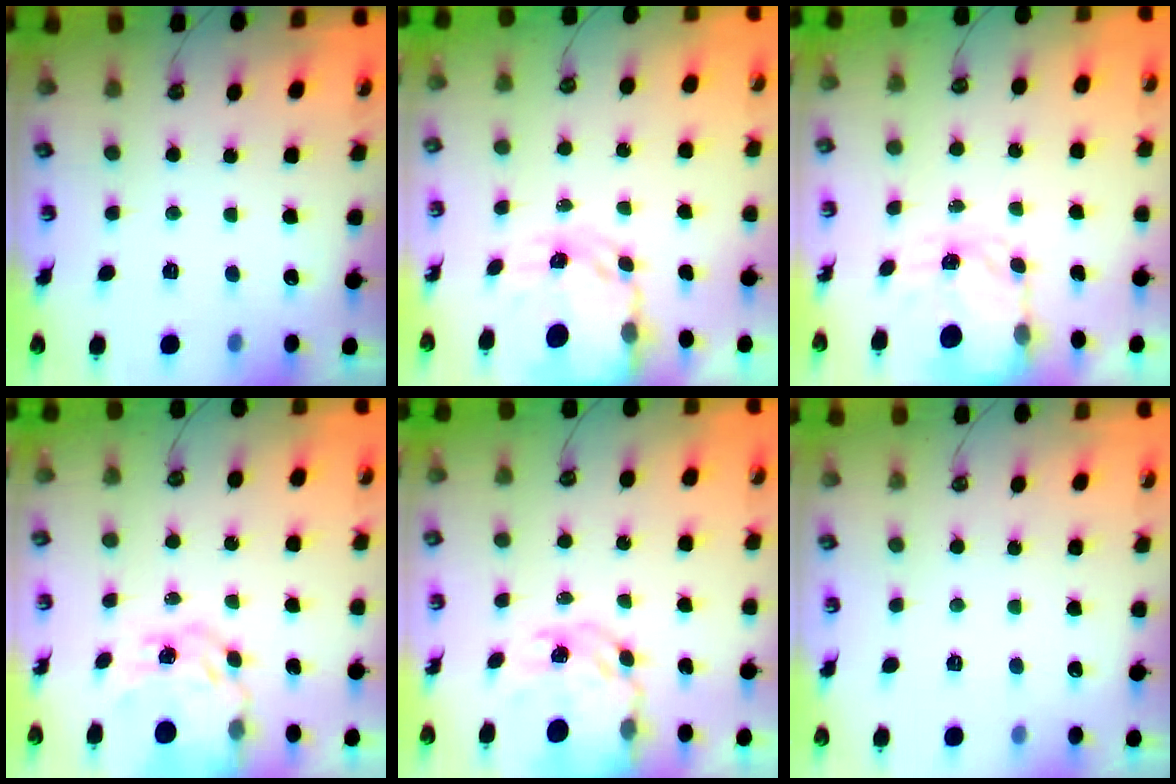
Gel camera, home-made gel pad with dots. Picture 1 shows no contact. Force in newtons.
{"total": 4.2, "press": 4.2, "slide": 0.3}
{"total": 3.5, "press": 3.5, "slide": 0.6}
{"total": 10.8, "press": 10.8, "slide": 1.1}
{"total": 8.7, "press": 8.7, "slide": 0.8}
{"total": 0.0}